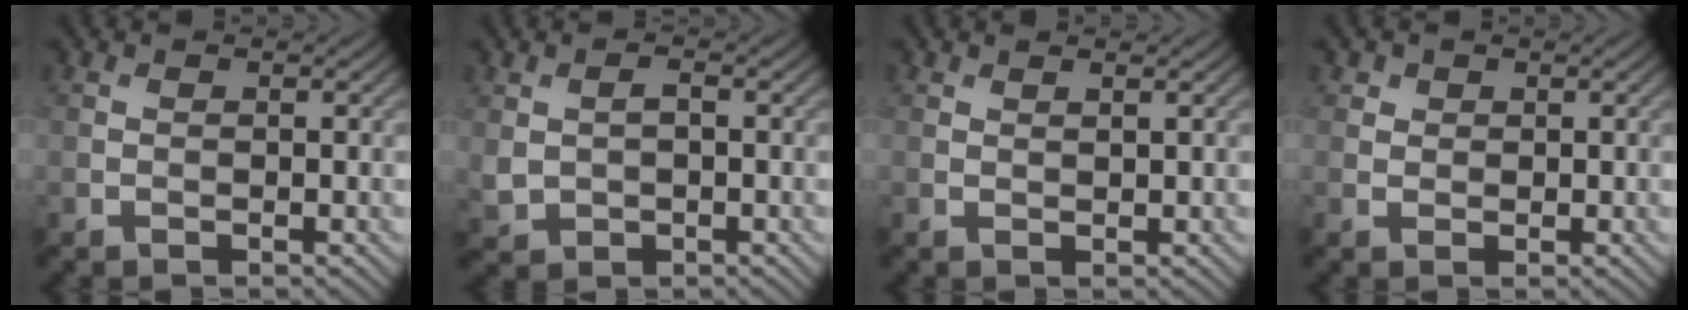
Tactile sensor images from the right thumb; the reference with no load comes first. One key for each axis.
{"total": 3.0, "fx": 0.1, "fy": 2.1, "fz": 2.0, "tx": -0.049, "ty": -0.003, "tz": 0.006}
{"total": 0.6, "fx": 0.5, "fy": 0.0, "fz": 0.3, "tx": -0.003, "ty": 0.000, "tz": 0.010}
{"total": 1.8, "fx": 0.9, "fy": 1.5, "fz": 0.4, "tx": -0.005, "ty": -0.009, "tz": 0.017}